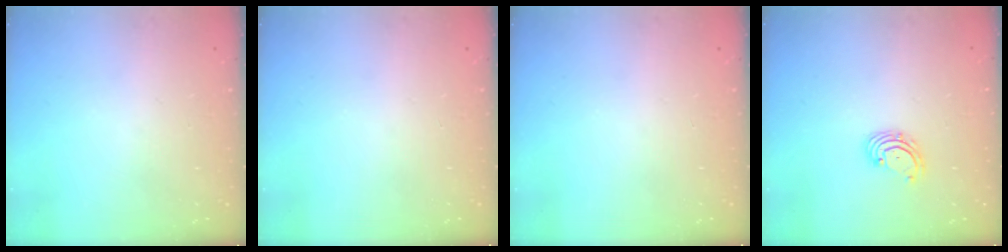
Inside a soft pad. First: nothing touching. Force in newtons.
{"total": 0.0}
{"total": 0.0}
{"total": 2.7, "press": 2.7, "slide": 0.6}